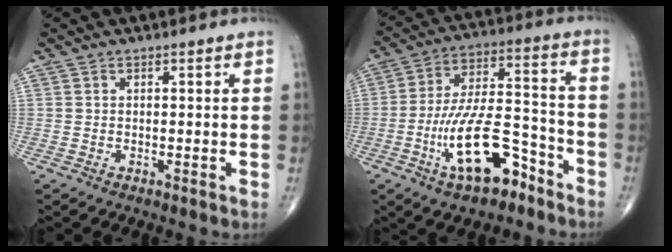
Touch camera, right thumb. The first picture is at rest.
{"total": 16.3, "force": [-8.1, 6.7, 12.4], "torque": [-0.209, 0.062, -0.137]}